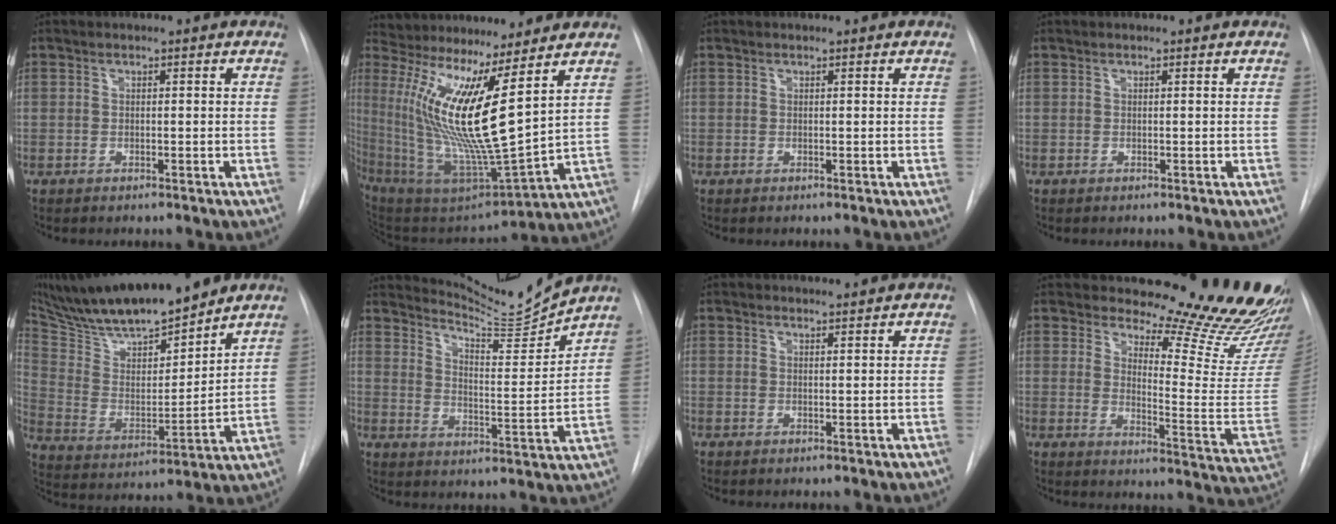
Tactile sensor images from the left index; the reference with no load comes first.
{"total": 17.0, "force": [6.6, 0.9, 15.6], "torque": [-0.316, -0.031, 0.127]}
{"total": 0.0}
{"total": 0.0}
{"total": 20.4, "force": [17.5, 3.1, 10.1], "torque": [-0.181, 0.002, 0.308]}
{"total": 10.1, "force": [9.9, -2.0, 0.1], "torque": [-0.015, -0.052, 0.161]}
{"total": 2.7, "force": [2.6, -0.1, 0.2], "torque": [-0.003, 0.005, 0.035]}
{"total": 24.8, "force": [22.2, 5.1, 9.7], "torque": [-0.119, -0.136, 0.253]}